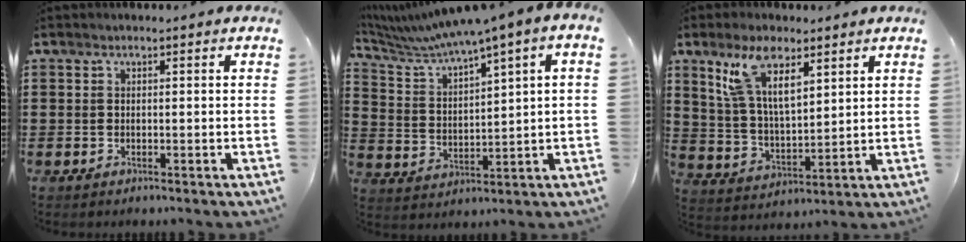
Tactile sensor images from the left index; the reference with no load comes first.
{"total": 4.9, "force": [3.9, -0.5, 3.0], "torque": [-0.079, -0.031, 0.059]}
{"total": 10.0, "force": [6.3, 3.8, 6.8], "torque": [-0.149, -0.001, 0.118]}